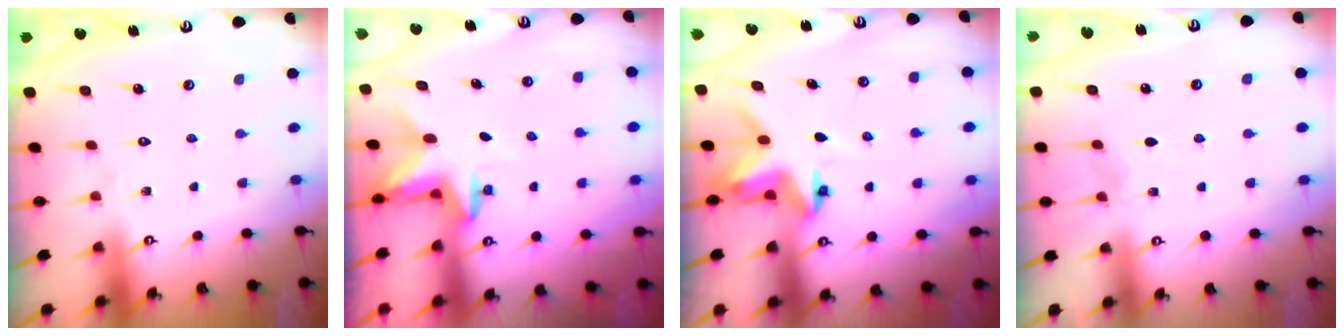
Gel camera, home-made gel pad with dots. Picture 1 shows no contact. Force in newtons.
{"total": 2.8, "press": 2.7, "slide": 0.7}
{"total": 3.9, "press": 3.8, "slide": 0.4}
{"total": 2.2, "press": 2.2, "slide": 0.3}